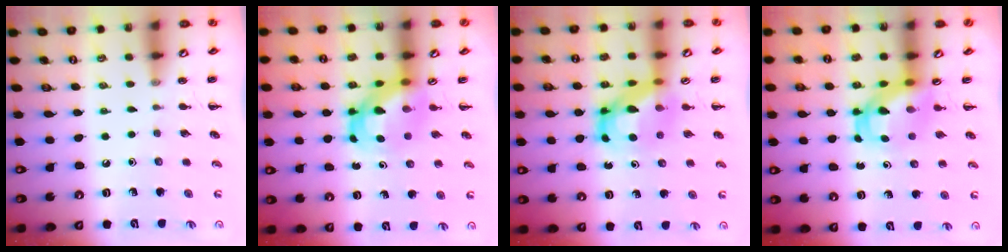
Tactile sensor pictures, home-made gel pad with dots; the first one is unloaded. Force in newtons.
{"total": 5.0, "press": 4.8, "slide": 1.3}
{"total": 6.4, "press": 6.2, "slide": 1.5}
{"total": 5.6, "press": 5.5, "slide": 1.1}